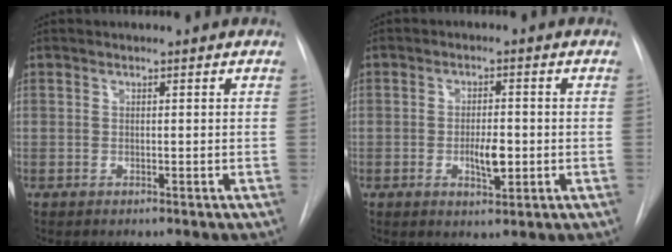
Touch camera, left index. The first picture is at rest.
{"total": 4.3, "force": [-0.9, 1.5, 3.9], "torque": [-0.066, -0.001, -0.012]}